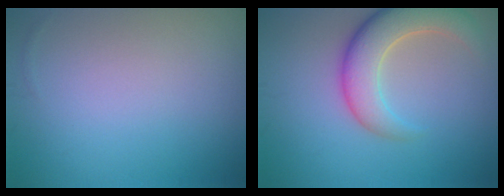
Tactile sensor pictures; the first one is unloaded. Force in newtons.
{"total": 5.9, "press": 5.9, "slide": 0.6}